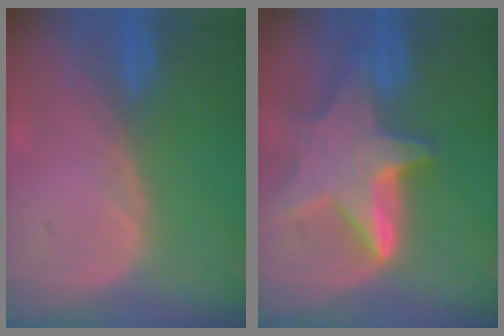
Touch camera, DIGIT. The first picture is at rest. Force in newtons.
{"total": 9.0, "press": 9.0, "slide": 0.7}